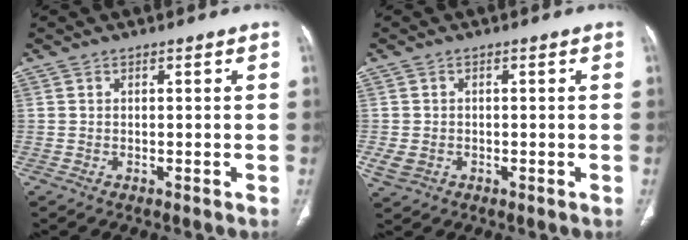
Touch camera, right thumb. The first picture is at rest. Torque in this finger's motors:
{"motor_torque": [2.06, 1.31, -0.15, -0.35, 0.13]}